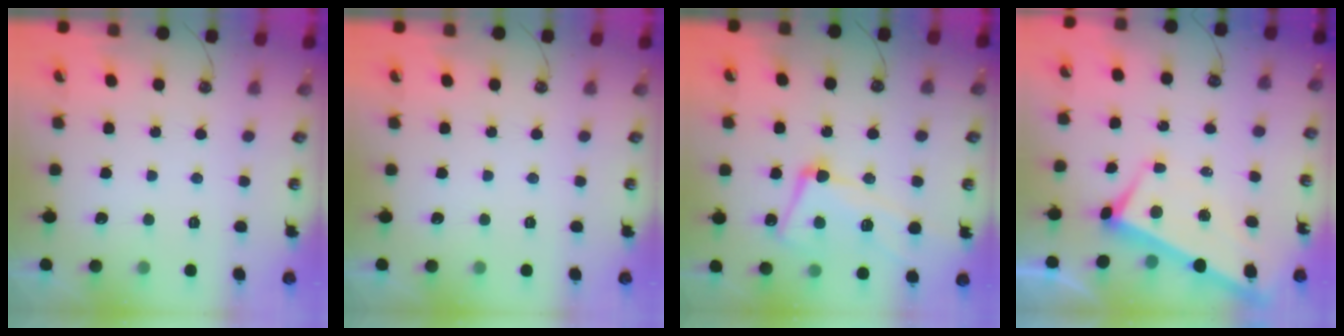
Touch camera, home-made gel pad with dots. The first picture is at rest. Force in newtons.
{"total": 0.0}
{"total": 10.1, "press": 10.0, "slide": 1.6}
{"total": 2.7, "press": 2.5, "slide": 0.9}